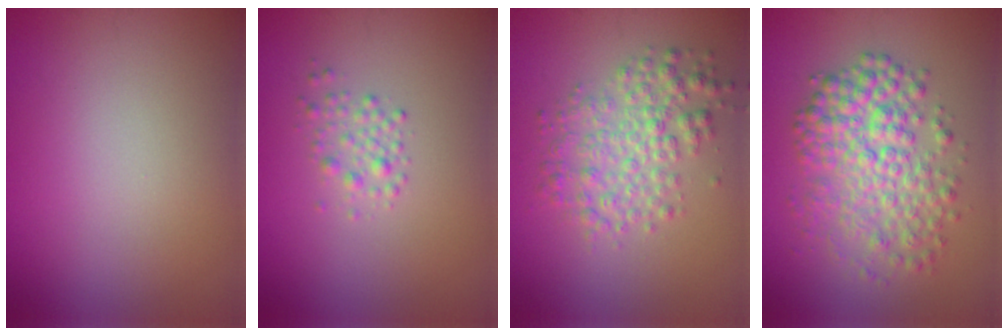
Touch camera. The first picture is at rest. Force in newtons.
{"total": 1.6, "press": 1.6, "slide": 0.1}
{"total": 4.0, "press": 4.0, "slide": 0.0}
{"total": 6.0, "press": 6.0, "slide": 0.1}